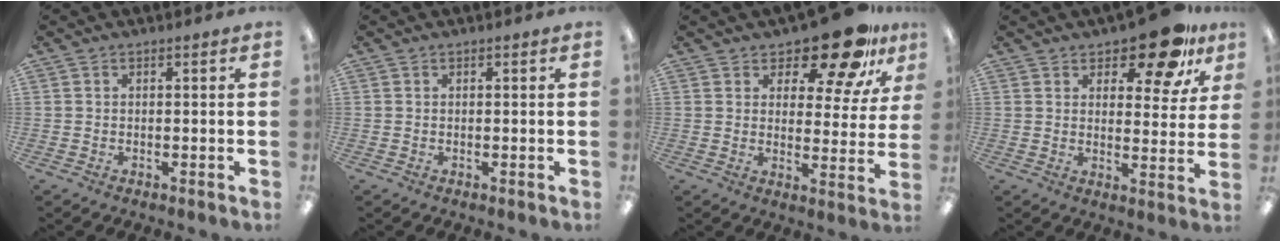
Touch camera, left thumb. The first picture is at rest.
{"total": 0.0}
{"total": 15.2, "force": [11.6, 5.9, 7.9], "torque": [-0.116, -0.075, 0.198]}
{"total": 12.8, "force": [9.1, 5.2, 7.4], "torque": [-0.090, -0.053, 0.154]}